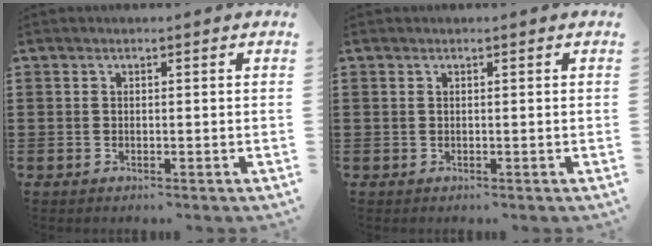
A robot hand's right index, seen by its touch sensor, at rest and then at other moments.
{"total": 0.0}